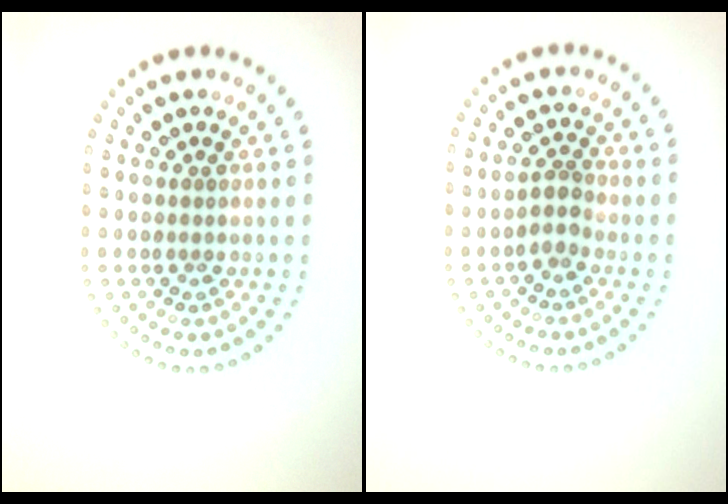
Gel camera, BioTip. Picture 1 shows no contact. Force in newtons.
{"total": 1.8, "press": 1.4, "slide": 1.1}